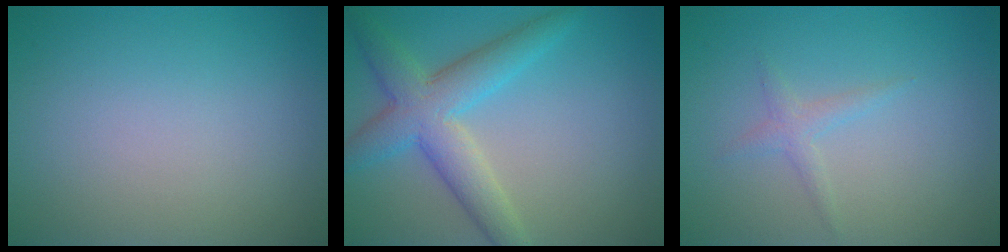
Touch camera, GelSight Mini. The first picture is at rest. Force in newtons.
{"total": 5.6, "press": 5.6, "slide": 0.3}
{"total": 1.2, "press": 1.2, "slide": 0.1}